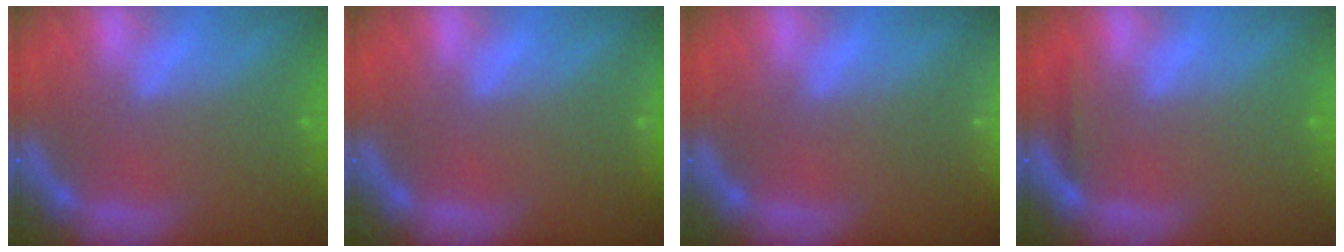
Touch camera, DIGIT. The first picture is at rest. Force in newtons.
{"total": 1.9}
{"total": 5.5}
{"total": 0.9}